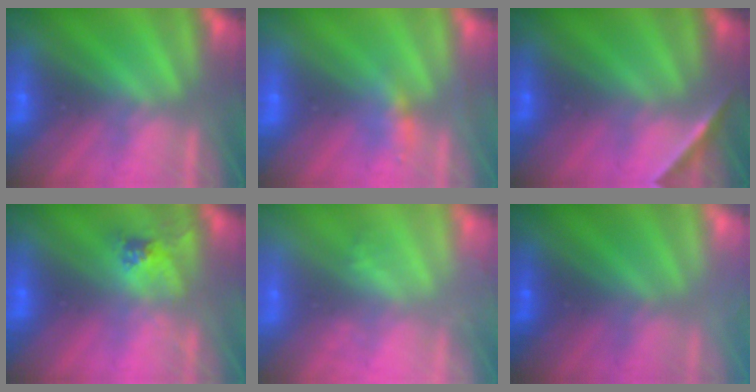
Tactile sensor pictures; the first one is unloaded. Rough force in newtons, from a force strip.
{"total": 2.2}
{"total": 1.6}
{"total": 2.5}
{"total": 1.9}
{"total": 2.9}